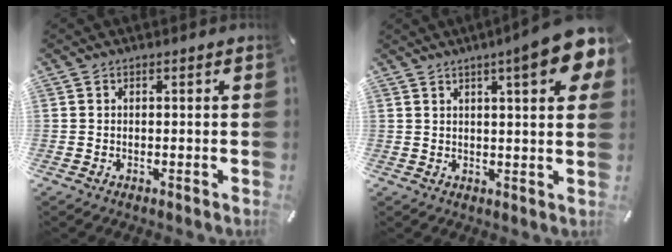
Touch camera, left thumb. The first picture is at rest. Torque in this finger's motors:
{"motor_torque": [2.52, 2.48, 1.88, -0.89, 0.14]}